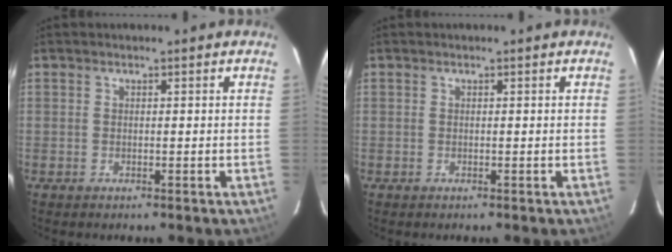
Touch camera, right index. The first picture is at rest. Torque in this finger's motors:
{"motor_torque": [0.00, 0.00, 0.01, 0.00]}